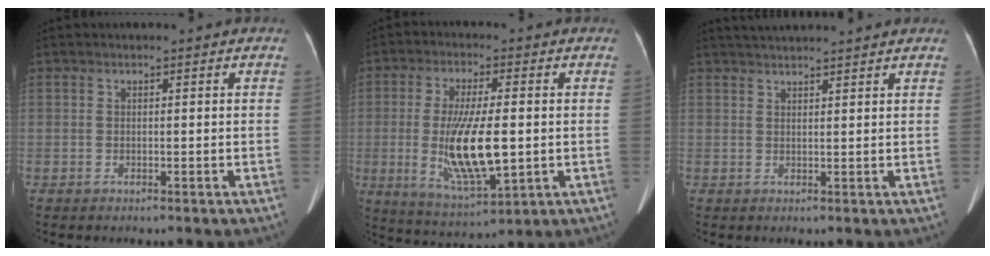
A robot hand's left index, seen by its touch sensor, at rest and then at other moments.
{"total": 12.4, "force": [-1.1, 3.0, 12.0], "torque": [-0.234, -0.017, -0.011]}
{"total": 6.7, "force": [6.3, -0.5, 2.4], "torque": [-0.039, 0.031, 0.087]}